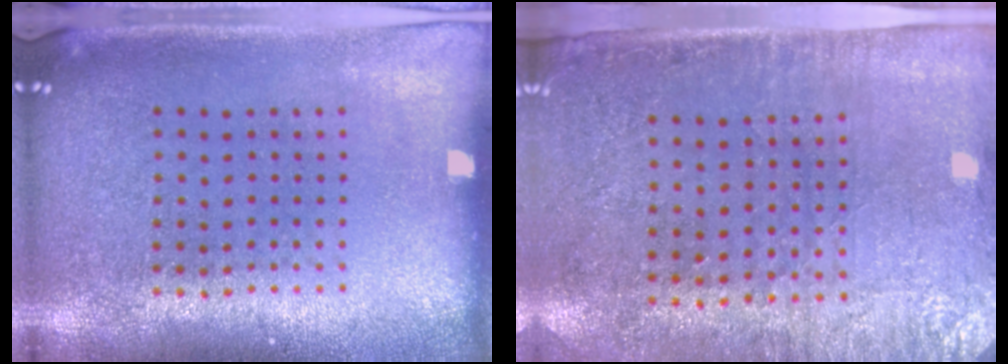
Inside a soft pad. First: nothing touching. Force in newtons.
{"total": 2.8, "press": 2.4, "slide": 1.4}